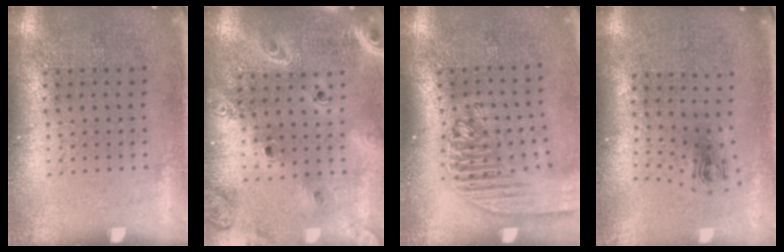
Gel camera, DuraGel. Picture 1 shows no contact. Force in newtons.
{"total": 2.5, "press": 2.2, "slide": 1.2}
{"total": 2.0, "press": 1.7, "slide": 1.1}
{"total": 1.0, "press": 0.4, "slide": 0.9}